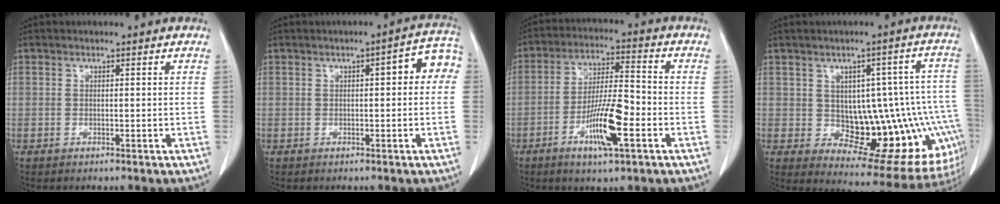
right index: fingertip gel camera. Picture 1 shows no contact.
{"total": 5.5, "force": [0.9, 1.6, 5.2], "torque": [-0.057, 0.027, 0.004]}
{"total": 10.8, "force": [-4.2, 1.7, 9.8], "torque": [-0.180, -0.005, -0.076]}
{"total": 17.4, "force": [-2.6, 8.1, 15.2], "torque": [-0.123, 0.035, -0.010]}